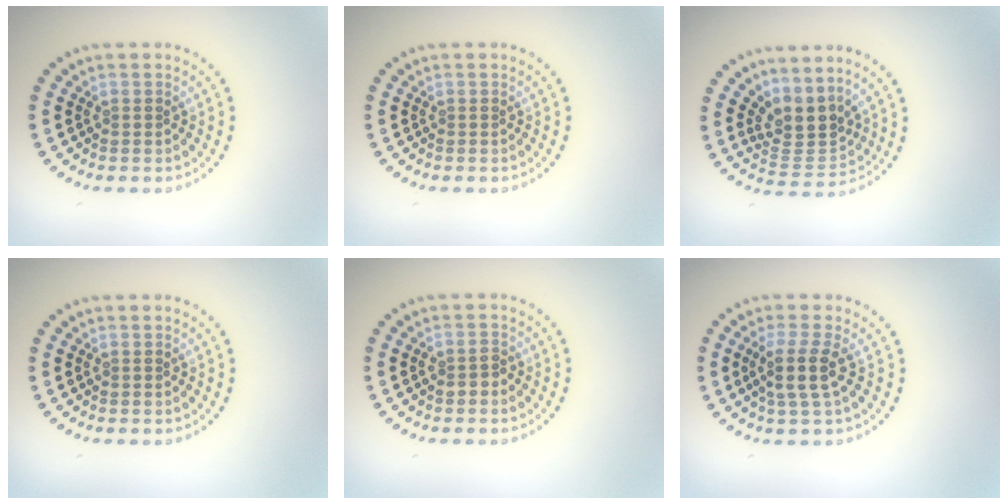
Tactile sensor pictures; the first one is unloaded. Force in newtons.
{"total": 0.0}
{"total": 3.3, "press": 2.4, "slide": 2.2}
{"total": 0.0}
{"total": 1.4, "press": 1.3, "slide": 0.5}
{"total": 2.9, "press": 2.3, "slide": 1.6}